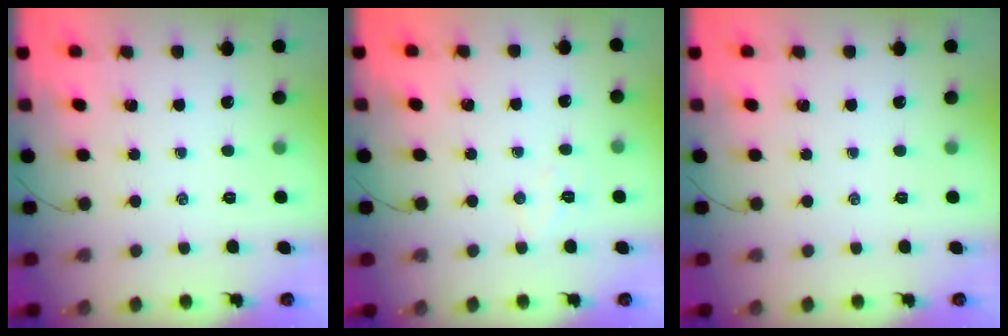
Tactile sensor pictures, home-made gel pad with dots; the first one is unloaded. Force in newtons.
{"total": 4.0, "press": 3.9, "slide": 0.9}
{"total": 0.0}